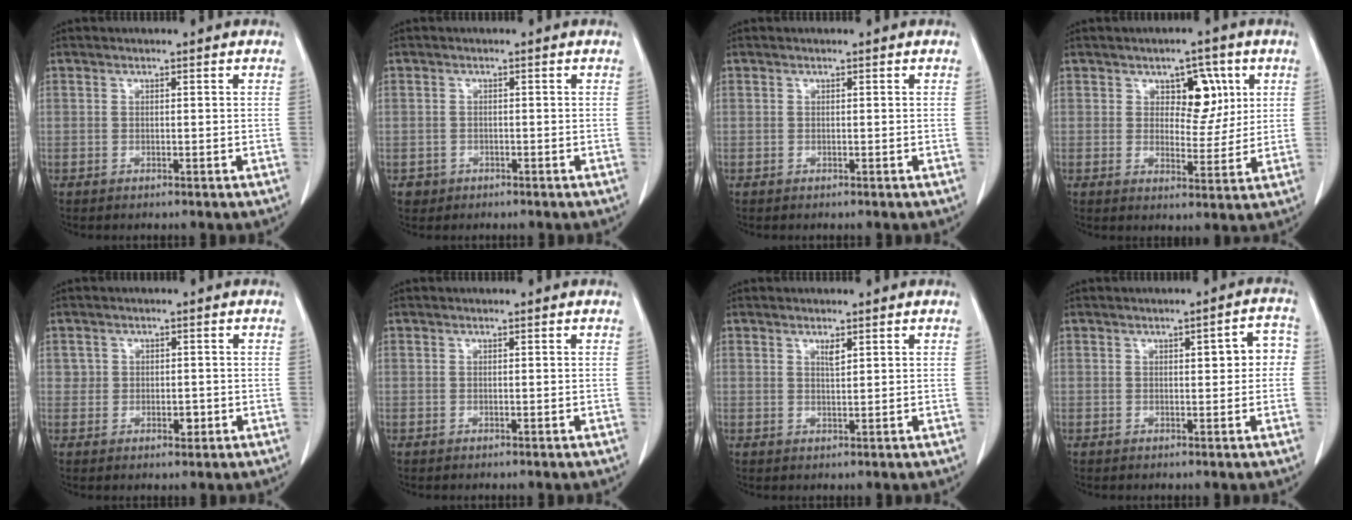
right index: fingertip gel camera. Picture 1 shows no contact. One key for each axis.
{"total": 1.9, "fx": -0.8, "fy": 1.7, "fz": -0.1, "tx": -0.001, "ty": 0.007, "tz": -0.015}
{"total": 0.0}
{"total": 6.4, "fx": 2.4, "fy": 3.6, "fz": 4.7, "tx": -0.057, "ty": 0.008, "tz": 0.039}
{"total": 2.3, "fx": -0.2, "fy": 2.0, "fz": 1.2, "tx": -0.011, "ty": 0.004, "tz": 0.002}
{"total": 0.0}
{"total": 1.3, "fx": 0.8, "fy": 0.2, "fz": 1.0, "tx": -0.021, "ty": -0.004, "tz": 0.016}
{"total": 4.7, "fx": 0.6, "fy": 1.6, "fz": 4.4, "tx": -0.047, "ty": 0.020, "tz": 0.004}